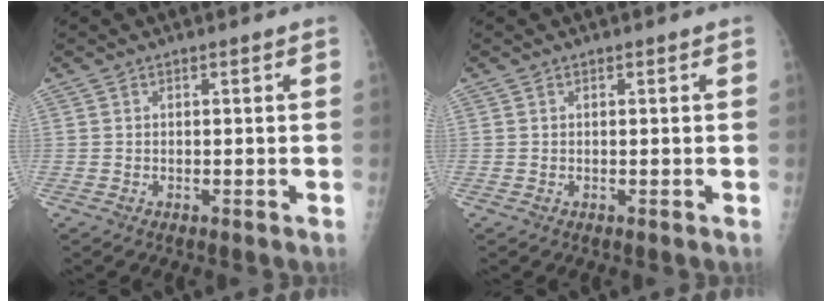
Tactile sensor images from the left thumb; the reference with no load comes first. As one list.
[{"total": 0.0}]